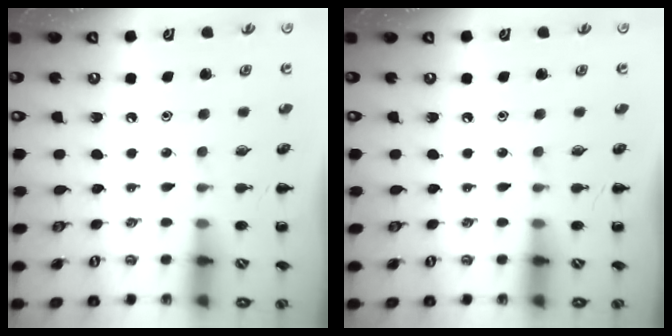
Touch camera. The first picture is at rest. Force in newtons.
{"total": 0.0}